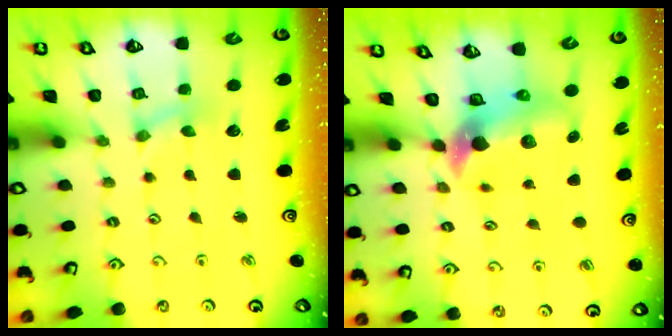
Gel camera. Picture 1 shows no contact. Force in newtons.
{"total": 8.0, "press": 8.0, "slide": 1.1}